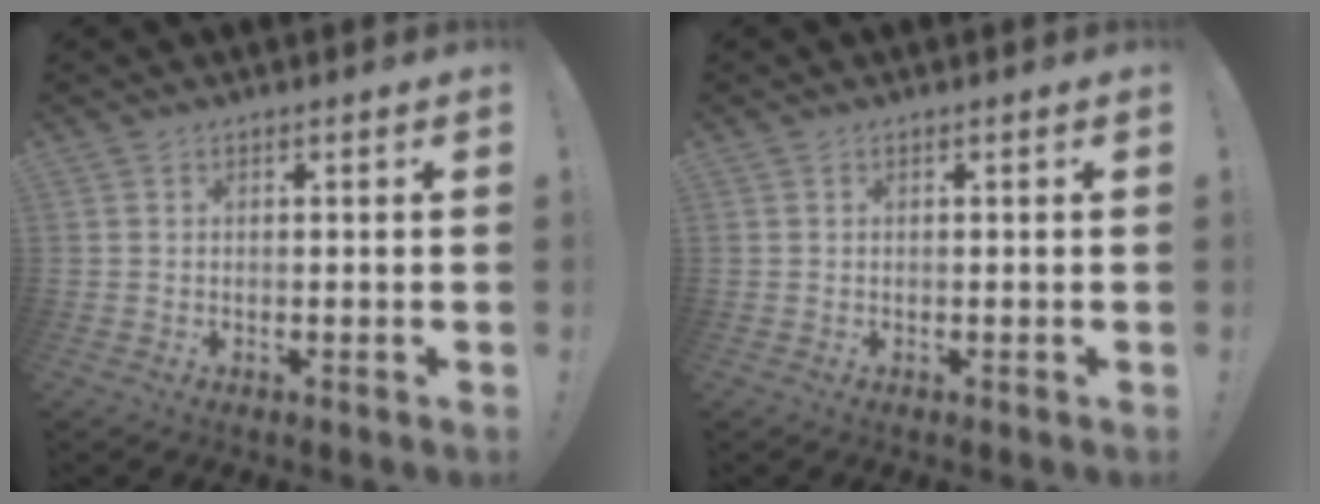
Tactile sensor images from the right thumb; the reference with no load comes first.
{"total": 0.0}